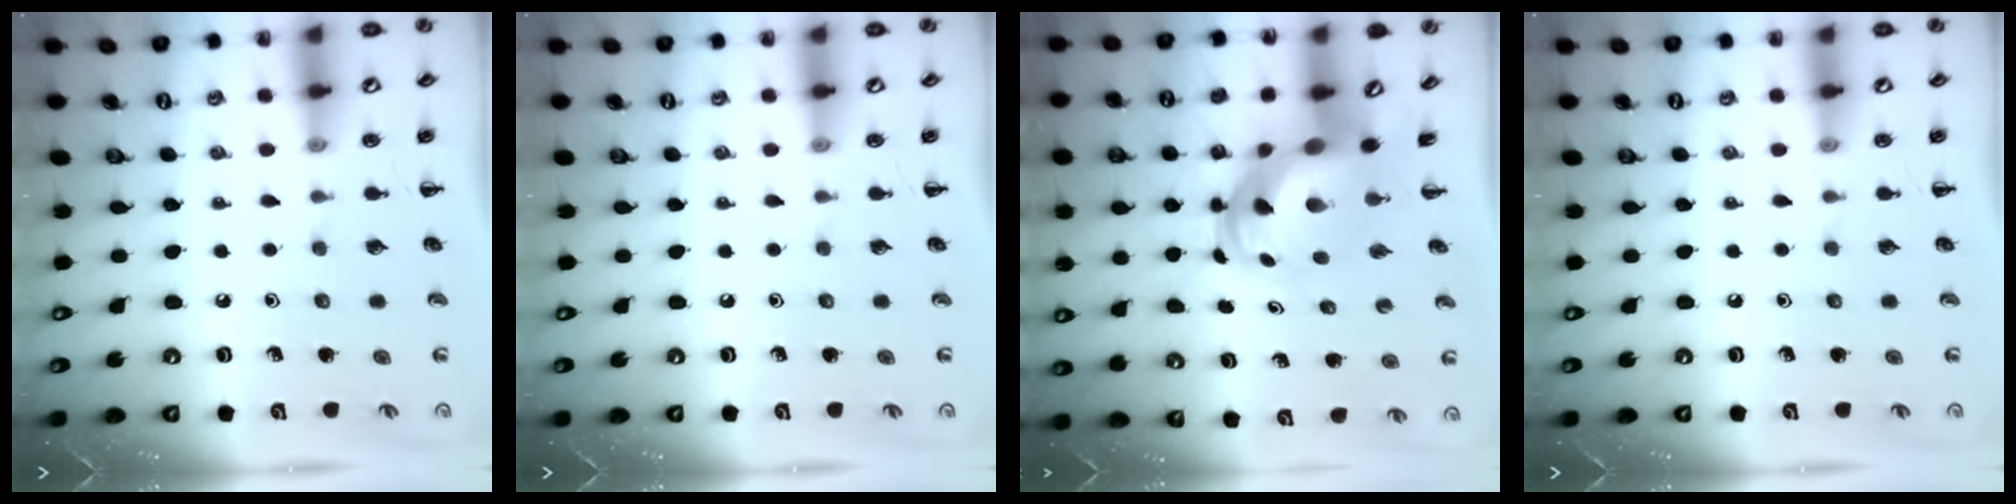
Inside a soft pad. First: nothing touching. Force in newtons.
{"total": 0.0}
{"total": 5.4, "press": 5.2, "slide": 1.7}
{"total": 0.0}